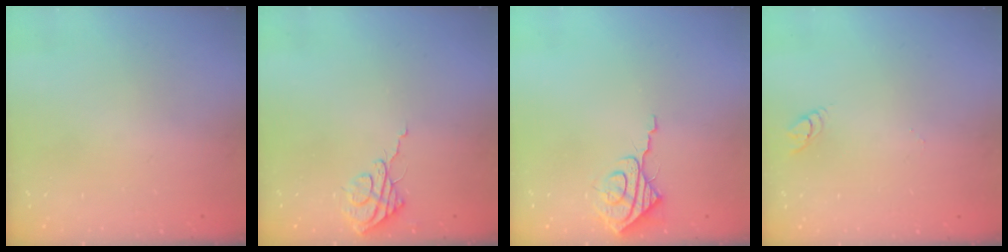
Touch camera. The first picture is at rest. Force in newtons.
{"total": 7.6, "press": 7.6, "slide": 0.3}
{"total": 8.8, "press": 8.8, "slide": 0.6}
{"total": 3.2, "press": 3.2, "slide": 0.3}